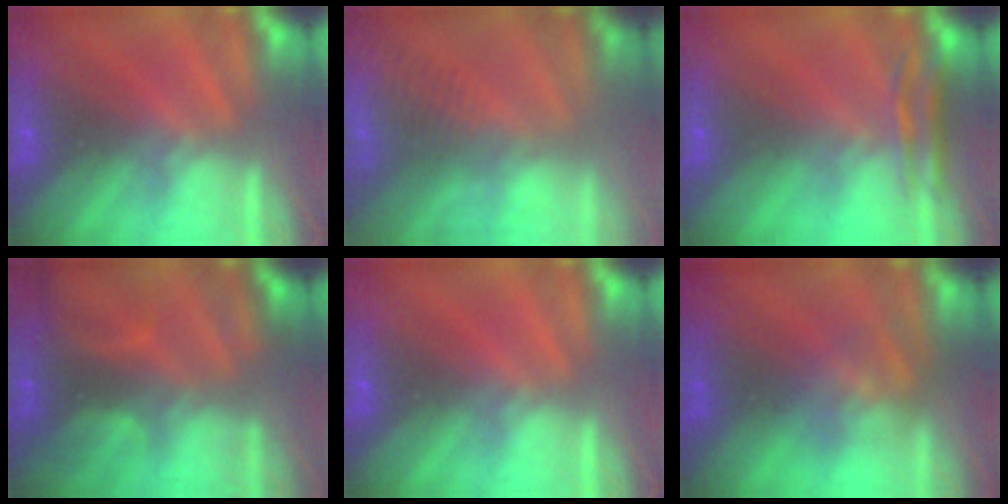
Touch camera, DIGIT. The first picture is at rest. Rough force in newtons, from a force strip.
{"total": 3.4}
{"total": 4.2}
{"total": 6.8}
{"total": 0.0}
{"total": 1.9}